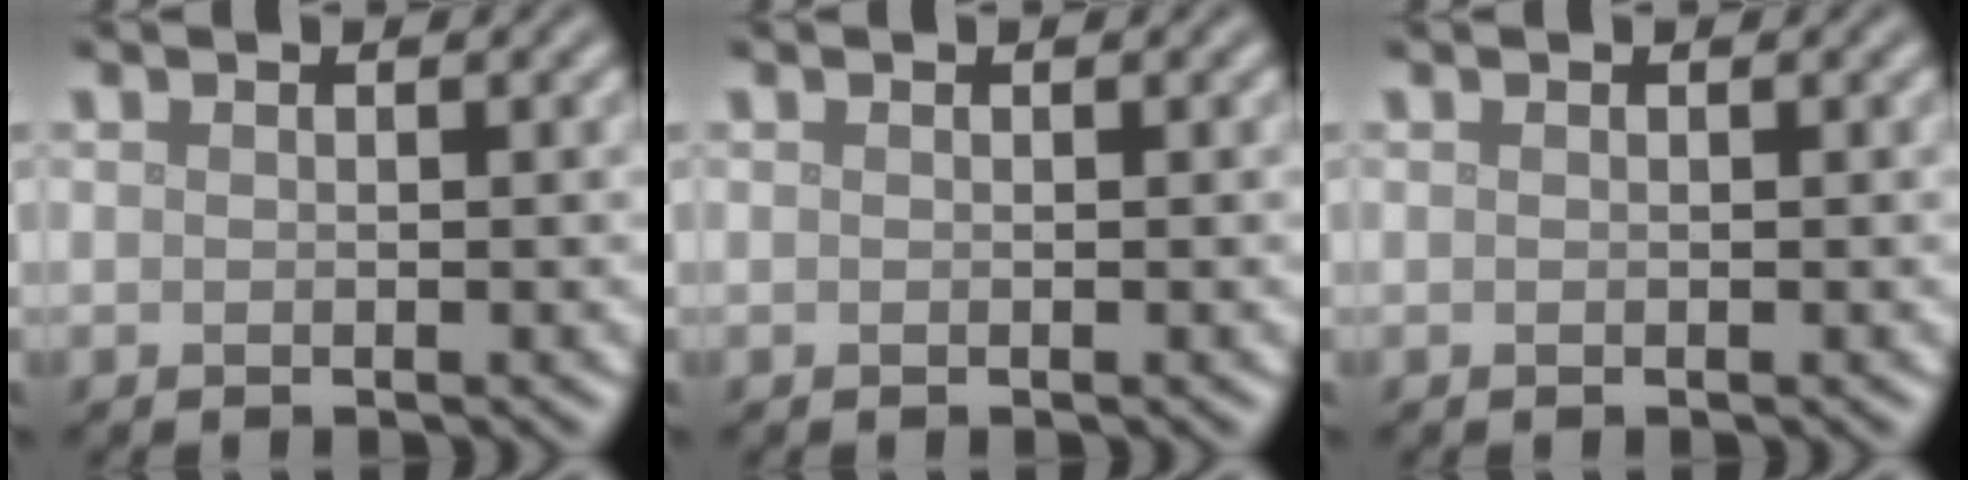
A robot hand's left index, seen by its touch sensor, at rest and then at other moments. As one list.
[{"total": 0.0}, {"total": 0.0}]